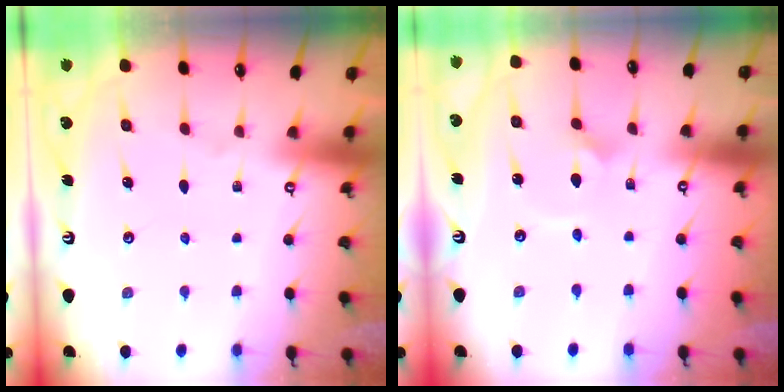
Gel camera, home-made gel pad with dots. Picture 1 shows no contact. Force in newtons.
{"total": 2.9, "press": 2.9, "slide": 0.1}